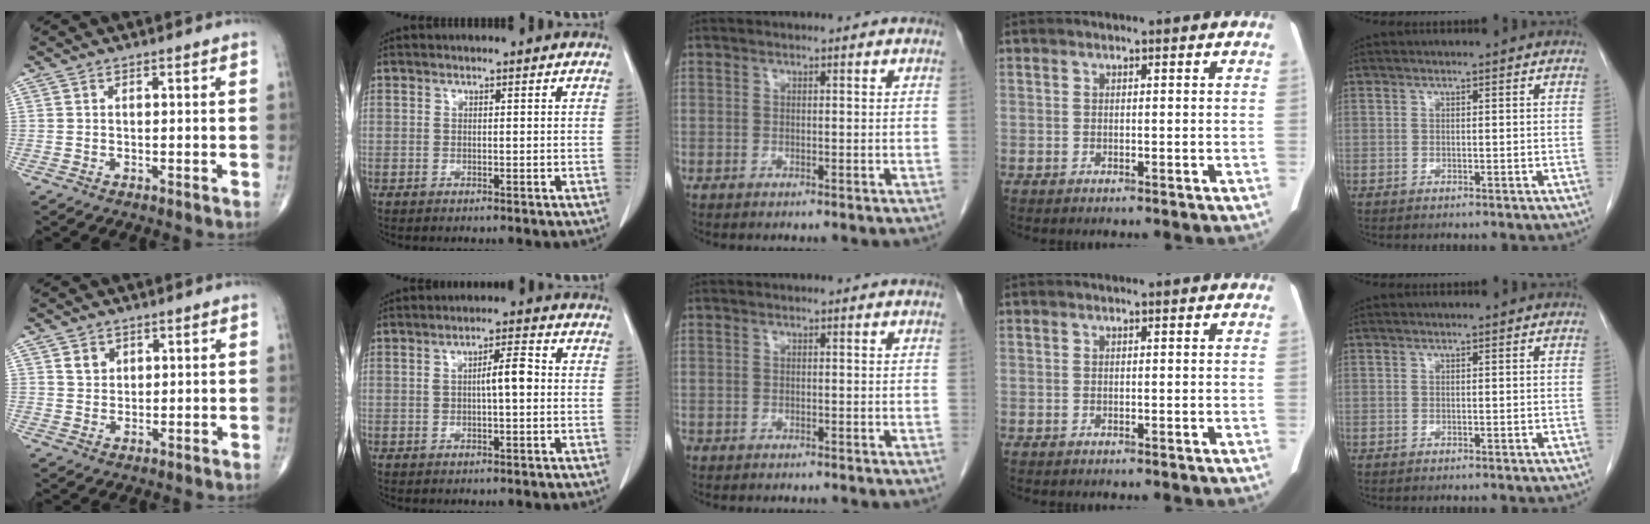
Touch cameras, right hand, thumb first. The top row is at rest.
{"thumb": {"total": 3.1, "force": [1.5, 2.5, 1.1], "torque": [-0.003, -0.011, 0.028]}, "index": {"total": 4.3, "force": [0.3, 1.0, 4.2], "torque": [-0.070, 0.014, 0.006]}, "middle": {"total": 3.3, "force": [-2.9, 1.2, 1.0], "torque": [-0.015, -0.005, -0.040]}}